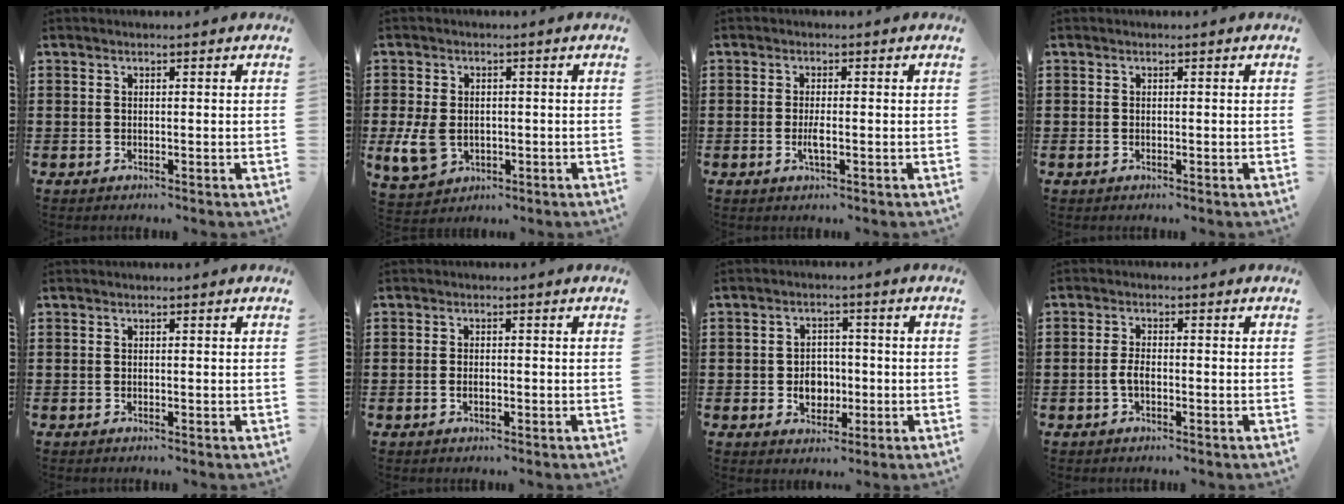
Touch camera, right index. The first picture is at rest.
{"total": 5.2, "force": [-0.9, 4.0, 3.2], "torque": [-0.089, -0.001, -0.021]}
{"total": 2.3, "force": [-0.6, 0.4, 2.2], "torque": [-0.046, -0.002, -0.013]}
{"total": 0.0}
{"total": 0.0}
{"total": 1.1, "force": [-0.4, 0.3, 1.0], "torque": [-0.020, -0.005, -0.007]}
{"total": 4.4, "force": [-0.8, 3.6, 2.4], "torque": [-0.039, -0.002, -0.020]}
{"total": 2.3, "force": [-0.8, 0.8, 2.0], "torque": [-0.055, -0.007, -0.019]}